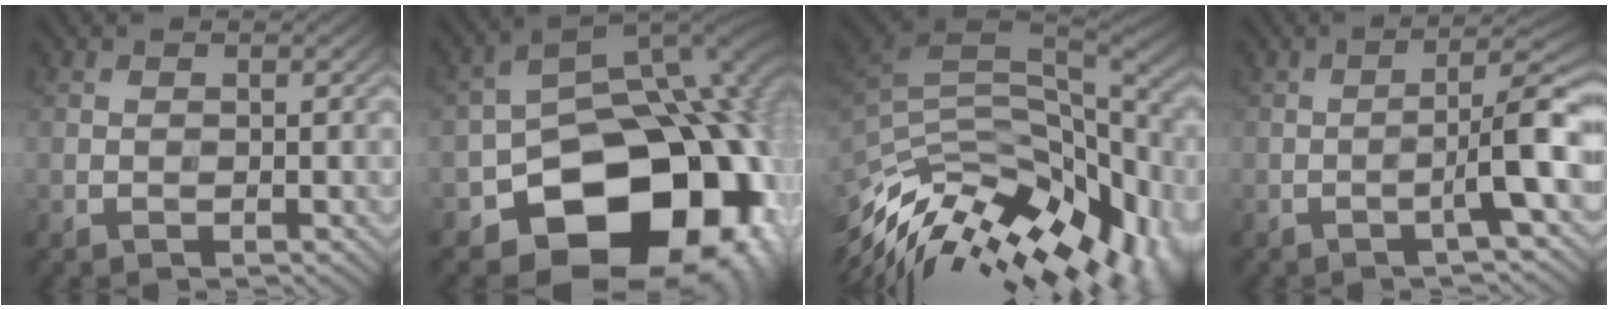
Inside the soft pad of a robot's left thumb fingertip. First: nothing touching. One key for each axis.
{"total": 20.4, "fx": -8.5, "fy": 13.6, "fz": 12.5, "tx": -0.151, "ty": -0.029, "tz": -0.113}
{"total": 17.2, "fx": -10.8, "fy": 7.7, "fz": 11.0, "tx": -0.205, "ty": 0.004, "tz": -0.166}
{"total": 6.6, "fx": -1.9, "fy": 0.9, "fz": 6.3, "tx": -0.094, "ty": 0.028, "tz": -0.036}